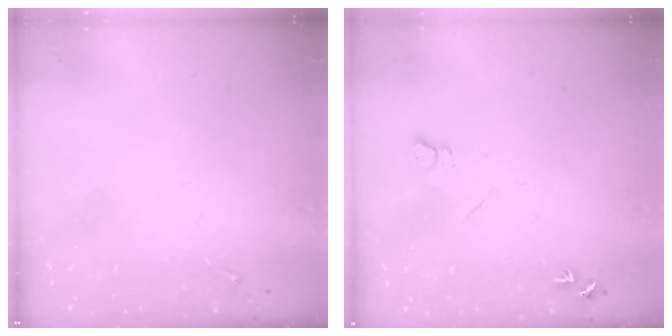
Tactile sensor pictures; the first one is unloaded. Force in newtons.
{"total": 7.4, "press": 7.3, "slide": 0.9}